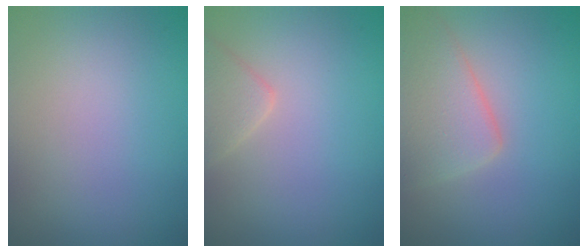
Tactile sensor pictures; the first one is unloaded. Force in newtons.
{"total": 2.3, "press": 2.3, "slide": 0.1}
{"total": 5.4, "press": 5.4, "slide": 0.4}